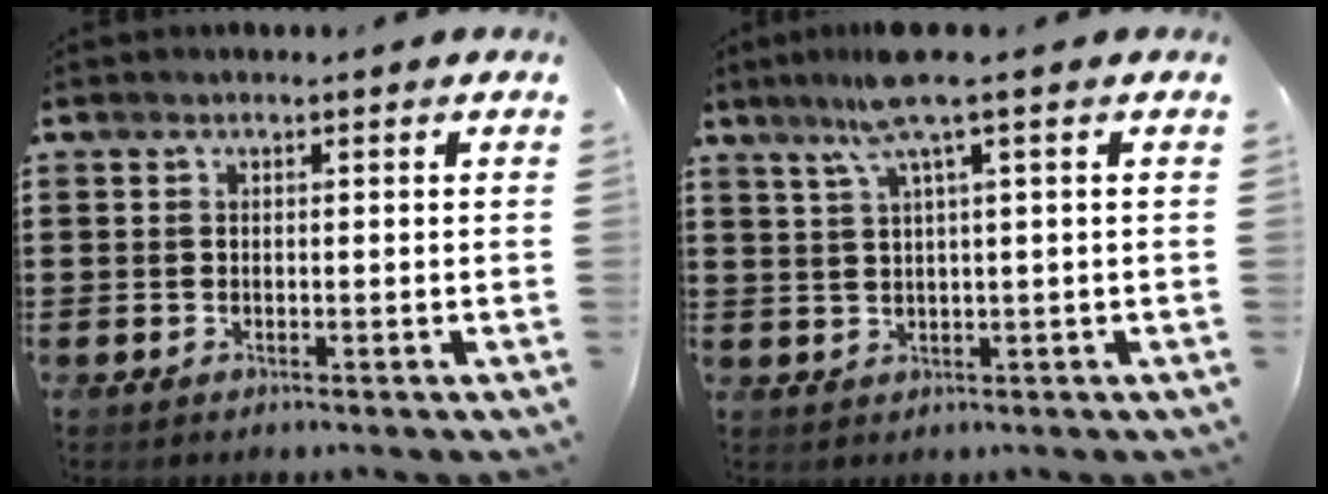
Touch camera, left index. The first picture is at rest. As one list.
[{"total": 6.0, "force": [2.8, -0.5, 5.3], "torque": [-0.108, 0.004, 0.047]}]